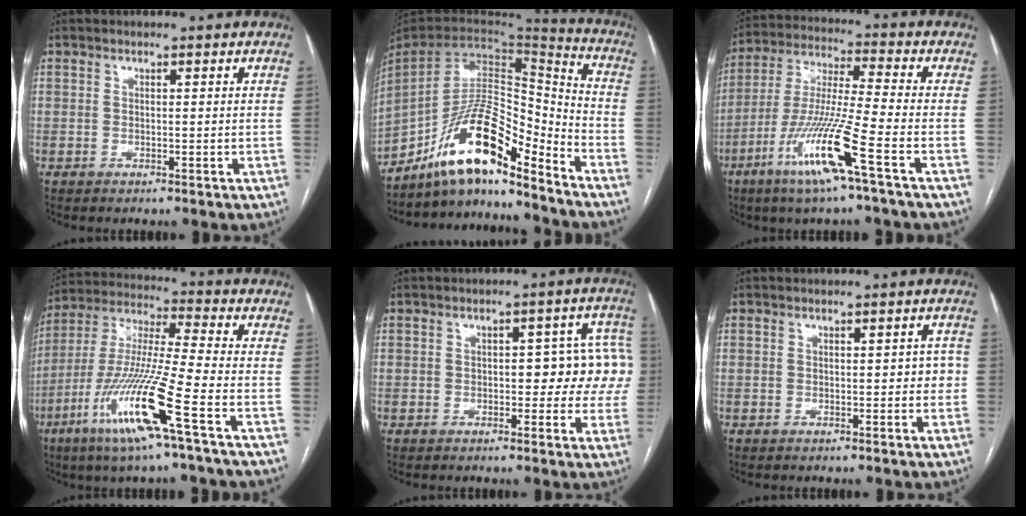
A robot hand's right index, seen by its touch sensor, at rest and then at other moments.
{"total": 15.8, "force": [-12.1, 2.9, 9.8], "torque": [-0.171, 0.026, -0.215]}
{"total": 14.1, "force": [-6.8, -0.8, 12.3], "torque": [-0.253, -0.021, -0.132]}
{"total": 16.3, "force": [-7.5, -0.6, 14.5], "torque": [-0.301, -0.024, -0.144]}
{"total": 9.5, "force": [0.3, 4.6, 8.4], "torque": [-0.076, 0.039, 0.005]}
{"total": 2.3, "force": [0.0, 1.3, 1.9], "torque": [-0.014, 0.015, 0.000]}